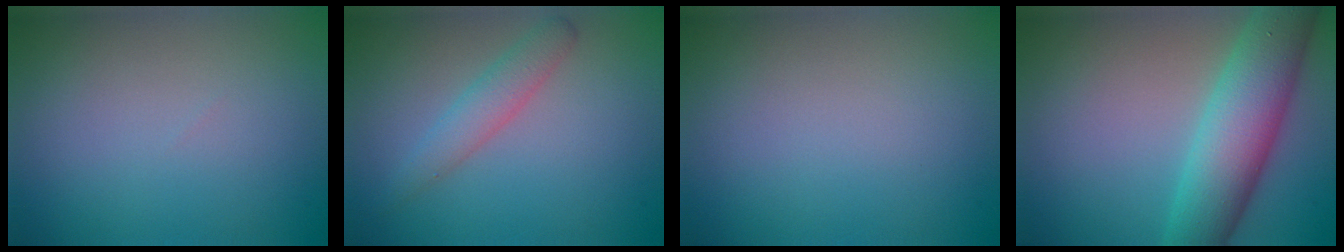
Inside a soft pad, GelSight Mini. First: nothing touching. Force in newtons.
{"total": 2.3, "press": 2.3, "slide": 0.2}
{"total": 0.0}
{"total": 7.8, "press": 7.8, "slide": 0.4}